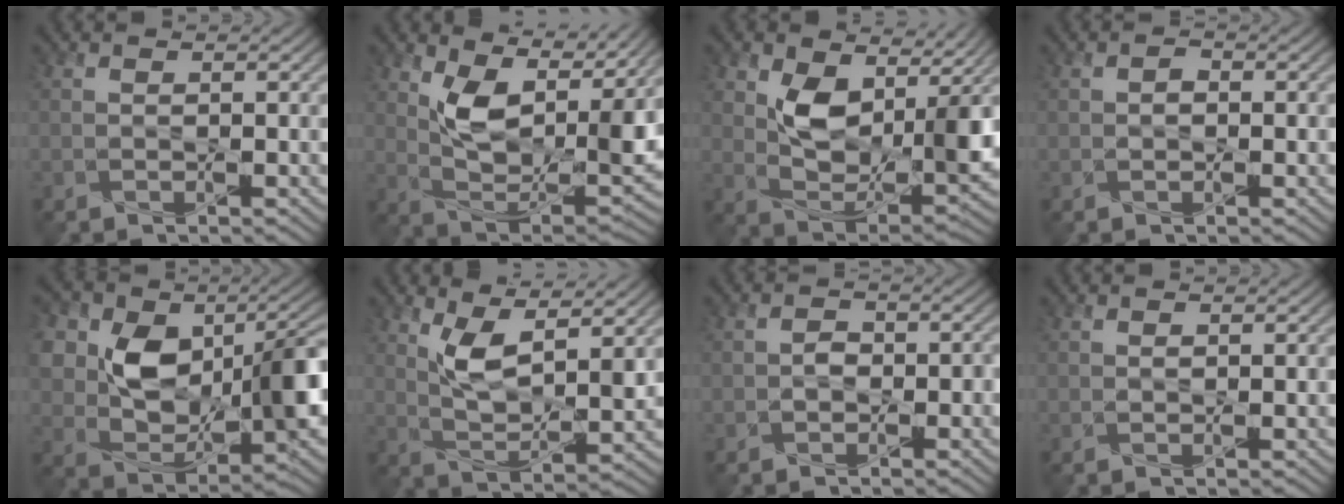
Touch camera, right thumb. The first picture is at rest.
{"total": 10.9, "force": [4.9, 5.5, 8.0], "torque": [-0.155, -0.016, 0.092]}
{"total": 9.3, "force": [3.5, 5.5, 6.6], "torque": [-0.117, -0.022, 0.061]}
{"total": 1.3, "force": [-0.1, 0.9, 0.9], "torque": [-0.012, -0.001, -0.005]}
{"total": 13.0, "force": [1.5, 9.0, 9.3], "torque": [-0.137, -0.007, 0.033]}
{"total": 7.3, "force": [3.4, 2.8, 5.8], "torque": [-0.120, -0.008, 0.070]}
{"total": 2.1, "force": [-0.6, 1.6, 1.3], "torque": [-0.022, -0.002, -0.014]}
{"total": 0.8, "force": [0.2, 0.5, 0.7], "torque": [-0.010, -0.002, 0.004]}